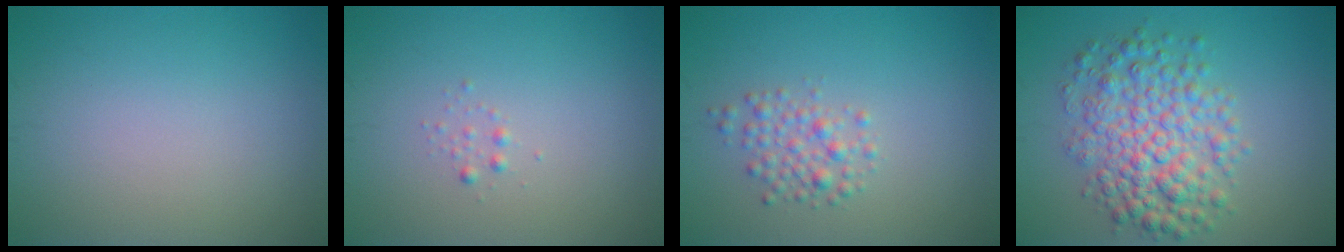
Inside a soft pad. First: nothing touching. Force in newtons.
{"total": 0.6, "press": 0.6, "slide": 0.0}
{"total": 2.2, "press": 2.2, "slide": 0.1}
{"total": 6.4, "press": 6.4, "slide": 0.1}